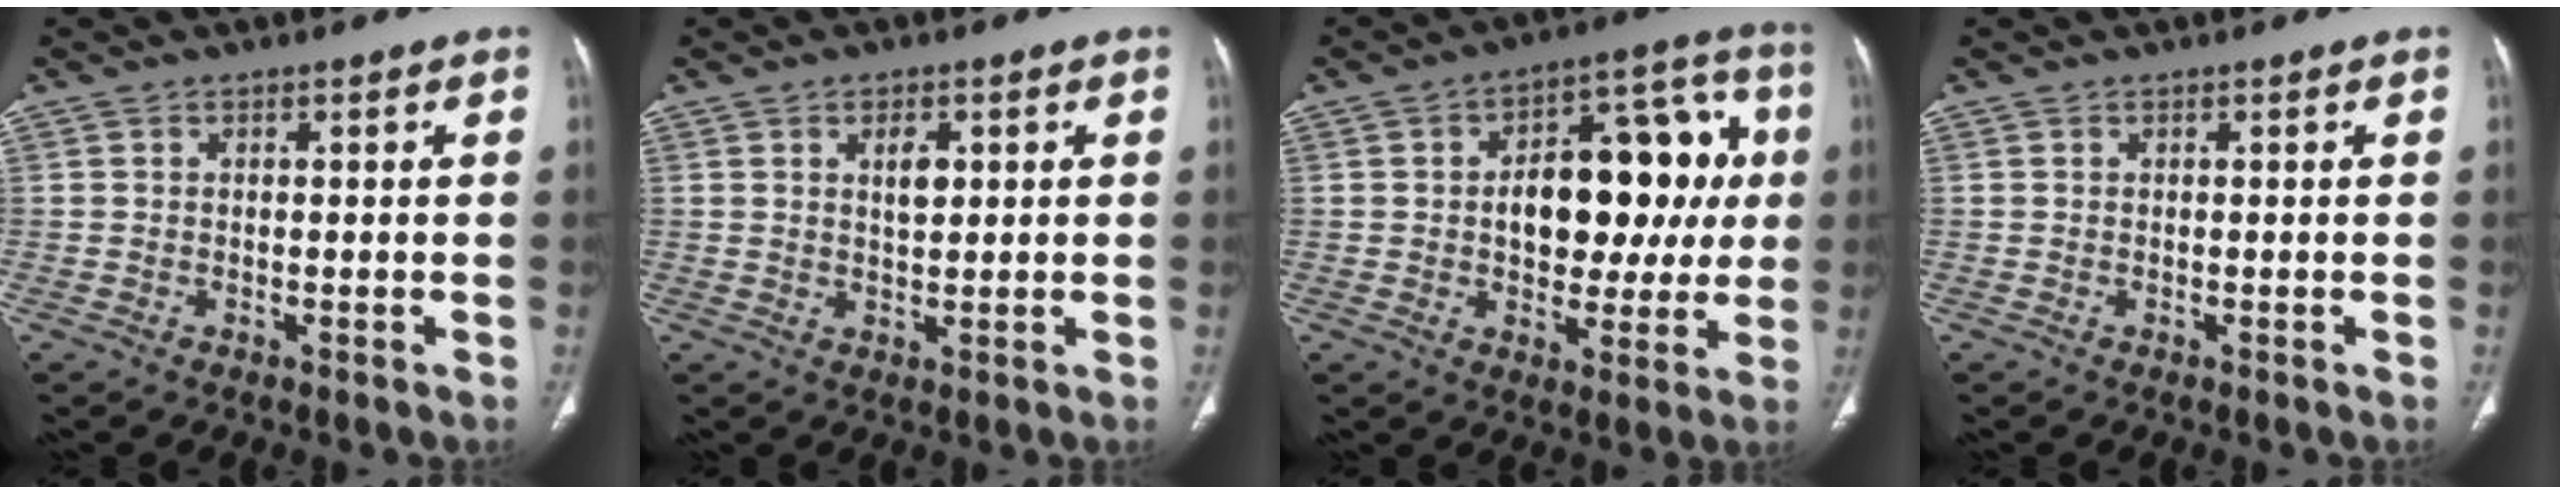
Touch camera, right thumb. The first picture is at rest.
{"total": 3.6, "force": [1.2, 1.8, 2.8], "torque": [-0.038, -0.007, 0.021]}
{"total": 19.7, "force": [1.7, 11.5, 15.9], "torque": [-0.173, 0.034, 0.027]}
{"total": 0.0}